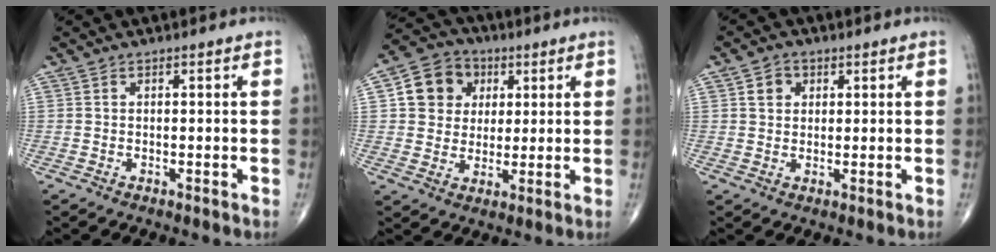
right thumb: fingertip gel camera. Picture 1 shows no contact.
{"total": 10.5, "force": [2.9, 9.2, 4.1], "torque": [-0.038, -0.002, 0.043]}
{"total": 3.5, "force": [1.3, 2.9, 1.5], "torque": [-0.010, -0.001, 0.021]}